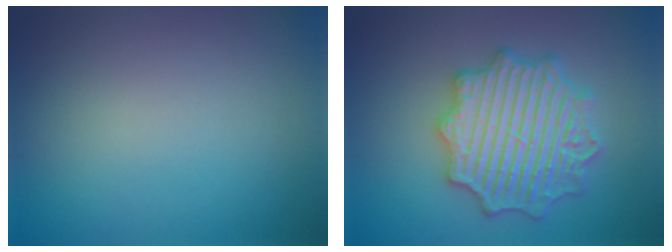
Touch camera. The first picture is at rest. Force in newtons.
{"total": 6.6, "press": 6.5, "slide": 1.0}